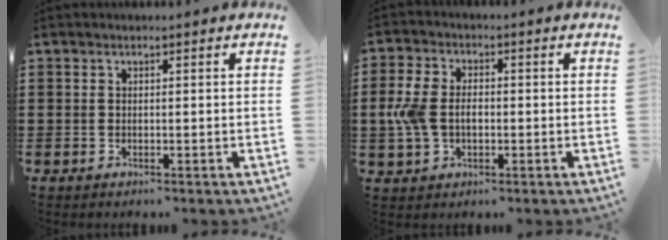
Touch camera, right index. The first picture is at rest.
{"total": 5.6, "force": [-0.5, 3.8, 4.0], "torque": [-0.107, 0.002, -0.019]}